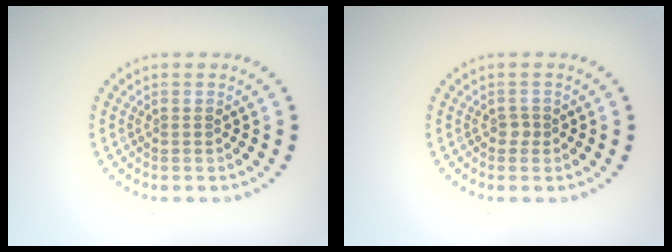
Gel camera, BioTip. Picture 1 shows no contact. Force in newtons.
{"total": 0.7, "press": 0.6, "slide": 0.4}